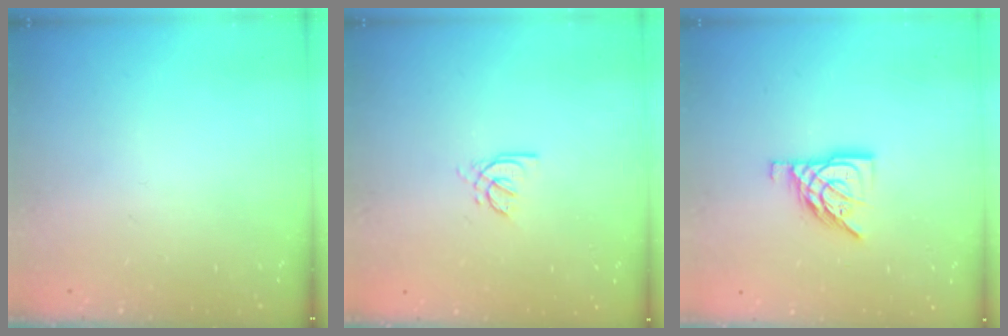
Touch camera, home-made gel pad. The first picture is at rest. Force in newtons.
{"total": 2.1, "press": 2.0, "slide": 0.6}
{"total": 10.3, "press": 10.2, "slide": 0.8}